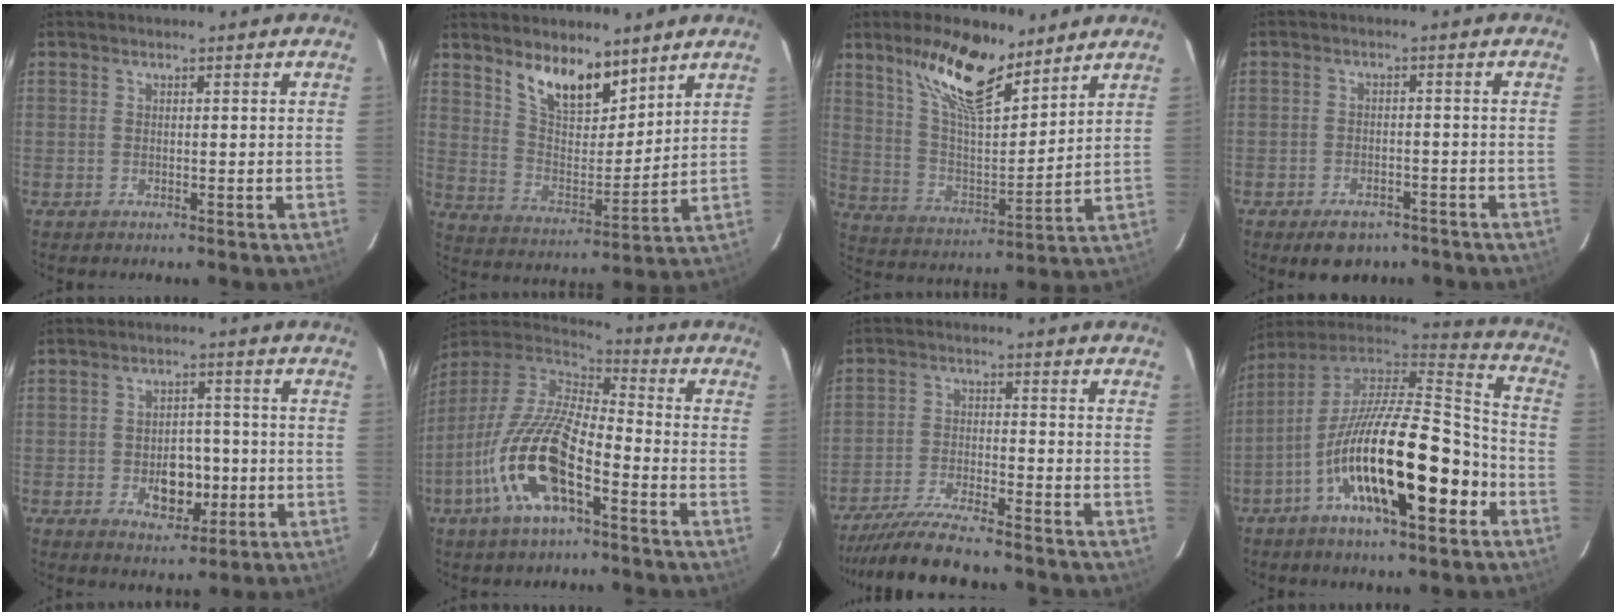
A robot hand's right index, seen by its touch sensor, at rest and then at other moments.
{"total": 12.0, "force": [8.6, 5.0, 6.7], "torque": [-0.116, -0.002, 0.161]}
{"total": 16.1, "force": [11.2, 5.2, 10.3], "torque": [-0.190, 0.004, 0.211]}
{"total": 6.6, "force": [-4.8, 3.7, 2.6], "torque": [-0.056, 0.006, -0.061]}
{"total": 7.4, "force": [-2.0, 5.1, 5.0], "torque": [-0.091, 0.005, -0.017]}
{"total": 18.3, "force": [-8.0, 6.2, 15.2], "torque": [-0.309, -0.024, -0.161]}
{"total": 13.0, "force": [-11.8, 1.0, 5.2], "torque": [-0.124, -0.021, -0.202]}
{"total": 24.6, "force": [-9.7, 7.6, 21.2], "torque": [-0.353, -0.023, -0.172]}